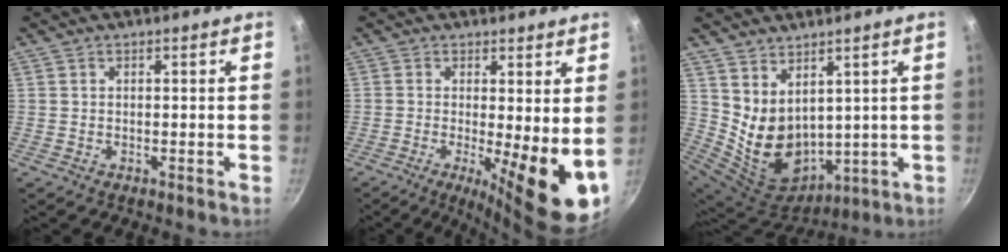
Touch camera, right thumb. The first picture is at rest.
{"total": 12.0, "force": [-1.1, 3.2, 11.5], "torque": [-0.143, -0.019, -0.011]}
{"total": 13.1, "force": [4.8, 8.9, 8.4], "torque": [-0.135, -0.054, 0.120]}